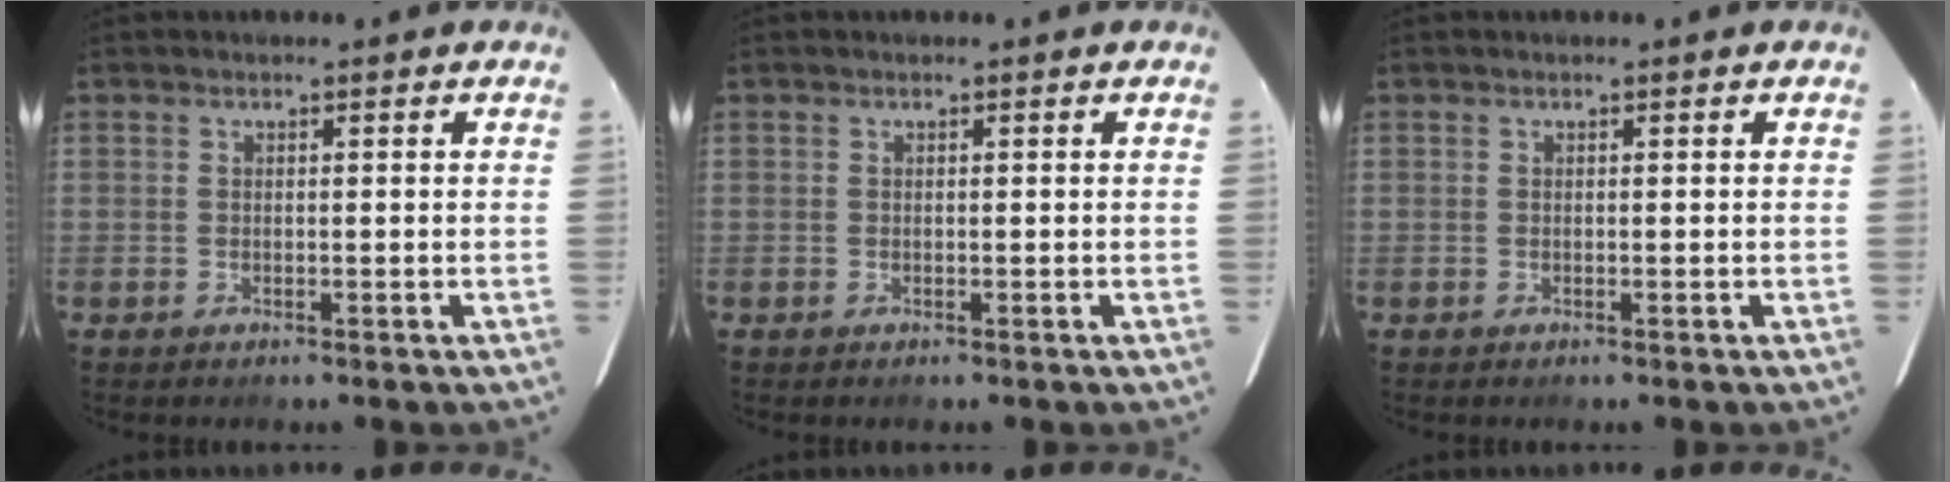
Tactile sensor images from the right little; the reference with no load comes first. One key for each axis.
{"total": 0.0}
{"total": 0.0}